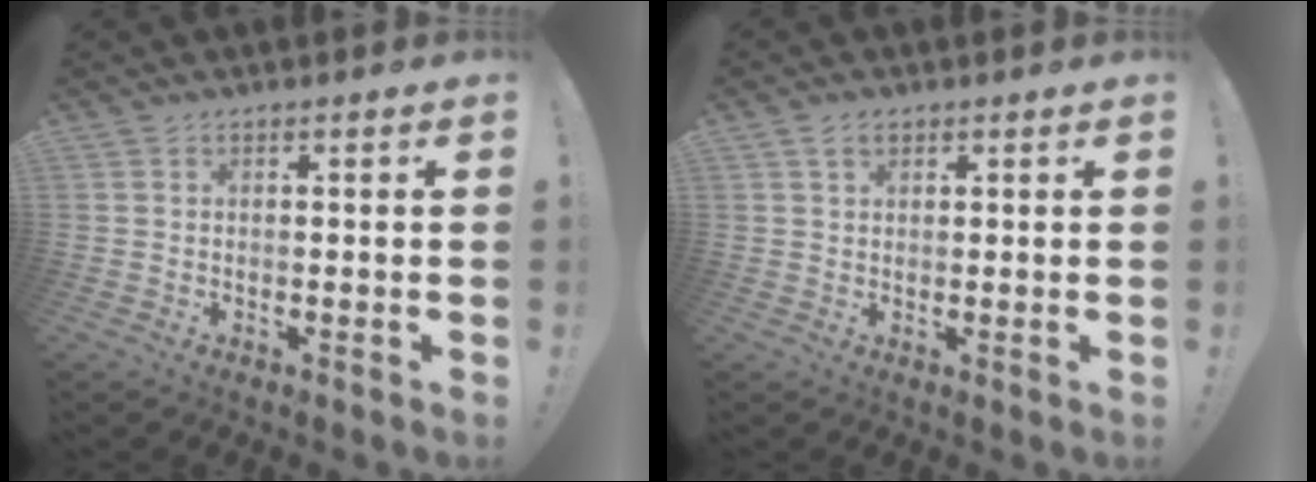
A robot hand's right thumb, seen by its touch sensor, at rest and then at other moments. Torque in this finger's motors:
{"motor_torque": [-0.06, 0.12, 0.27, 0.02, 0.02]}